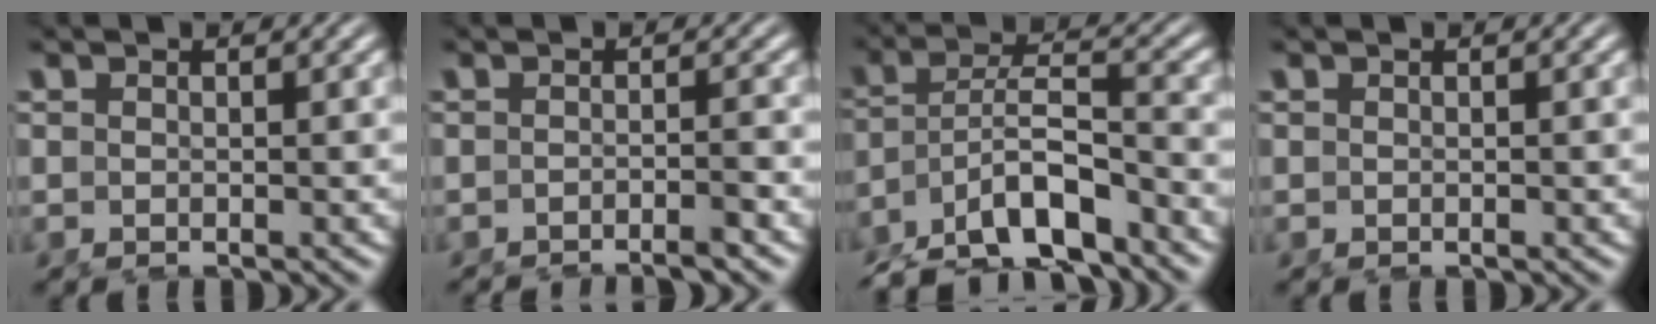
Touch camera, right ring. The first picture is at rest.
{"total": 2.1, "force": [-1.9, -0.5, 0.8], "torque": [-0.005, 0.008, -0.038]}
{"total": 7.5, "force": [-3.8, 4.7, 4.6], "torque": [-0.095, -0.022, -0.055]}
{"total": 0.0}